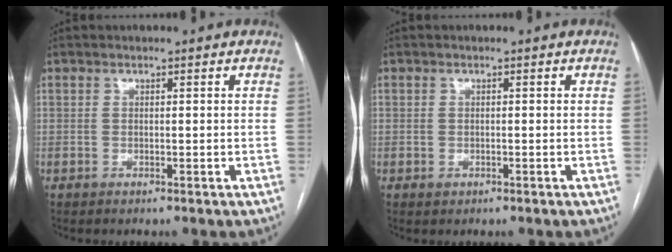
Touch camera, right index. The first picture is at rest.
{"total": 1.0, "force": [-0.3, 0.9, 0.2], "torque": [-0.003, 0.003, -0.002]}